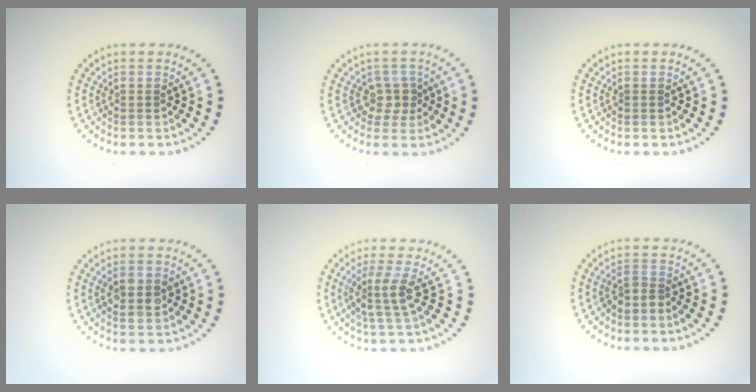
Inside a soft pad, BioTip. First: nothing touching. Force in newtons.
{"total": 2.0, "press": 1.6, "slide": 1.2}
{"total": 0.0}
{"total": 2.7, "press": 2.7, "slide": 0.2}
{"total": 2.9, "press": 2.3, "slide": 1.8}
{"total": 1.5, "press": 1.1, "slide": 0.9}